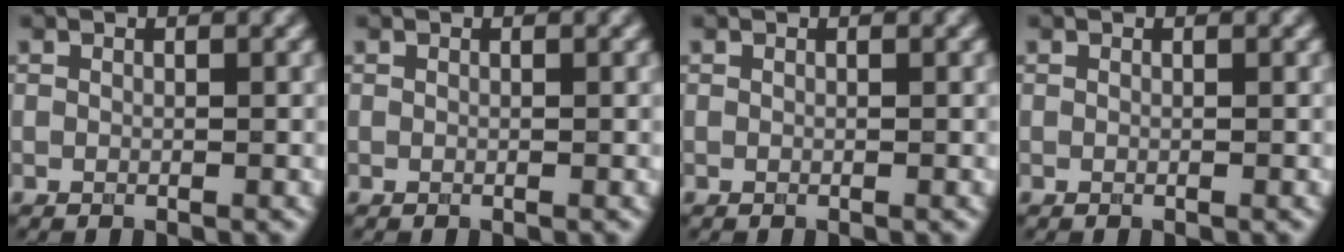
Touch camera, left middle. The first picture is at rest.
{"total": 0.0}
{"total": 0.0}
{"total": 0.0}